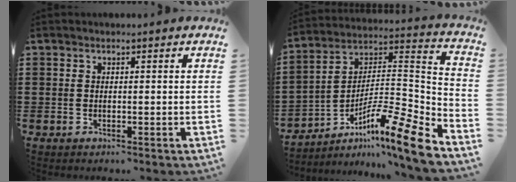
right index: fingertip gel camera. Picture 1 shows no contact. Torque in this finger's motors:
{"motor_torque": [-0.40, 0.00, -0.03, -0.04]}